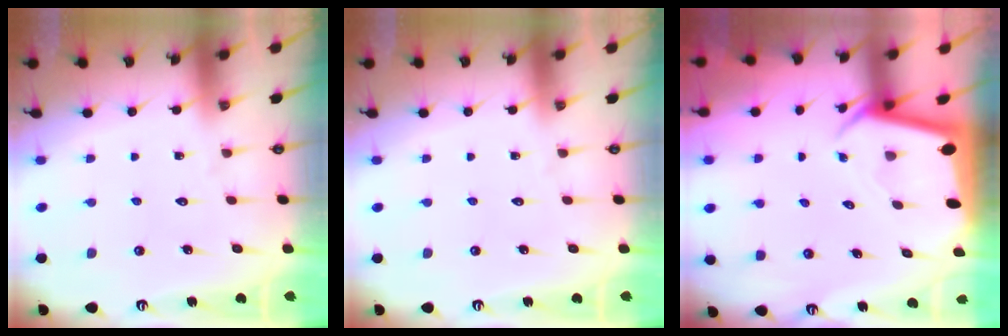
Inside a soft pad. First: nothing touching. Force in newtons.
{"total": 0.0}
{"total": 2.3, "press": 2.3, "slide": 0.2}